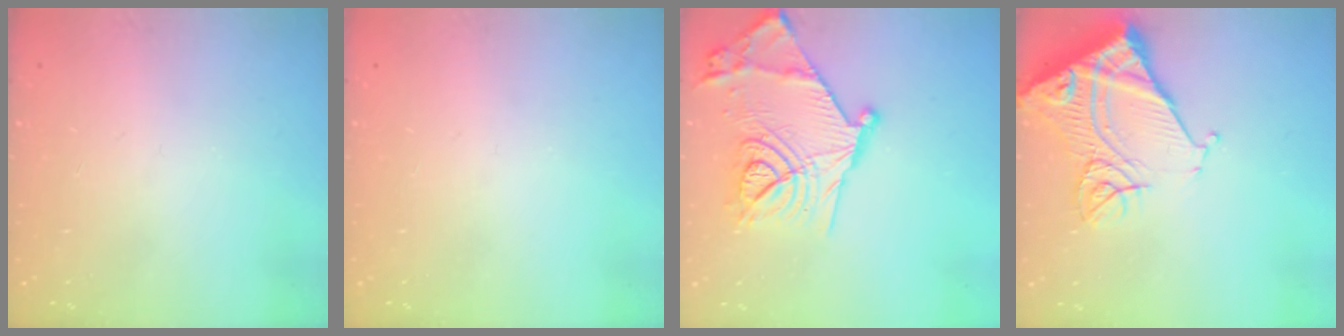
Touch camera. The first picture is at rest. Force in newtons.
{"total": 0.0}
{"total": 22.3, "press": 22.3, "slide": 1.1}
{"total": 15.4, "press": 15.3, "slide": 1.8}